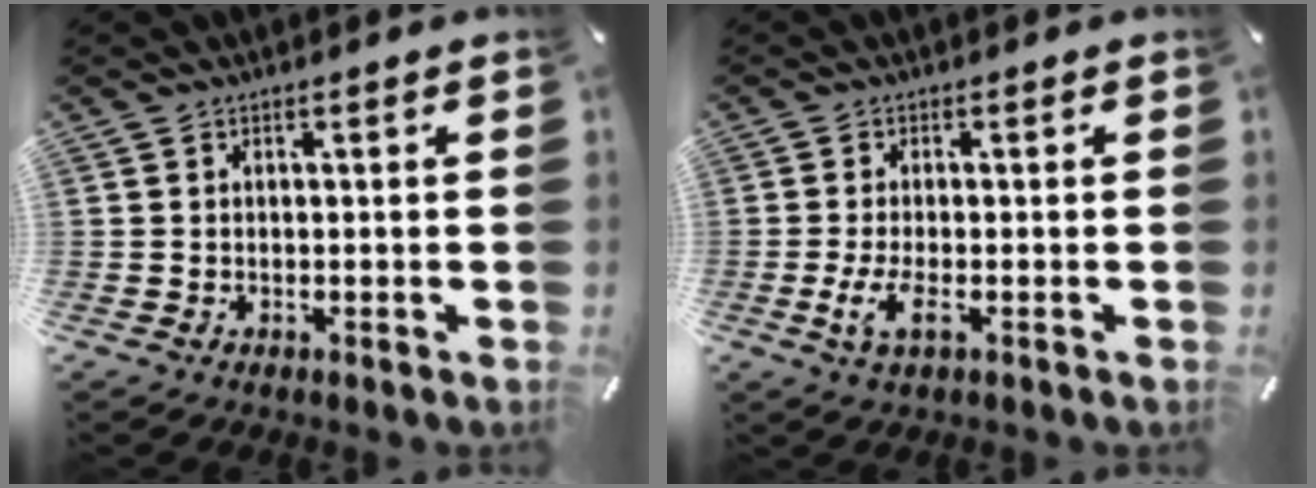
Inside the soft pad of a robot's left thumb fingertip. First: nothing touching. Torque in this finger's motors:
{"motor_torque": [0.77, 1.13, 0.84, 0.18, 0.21]}